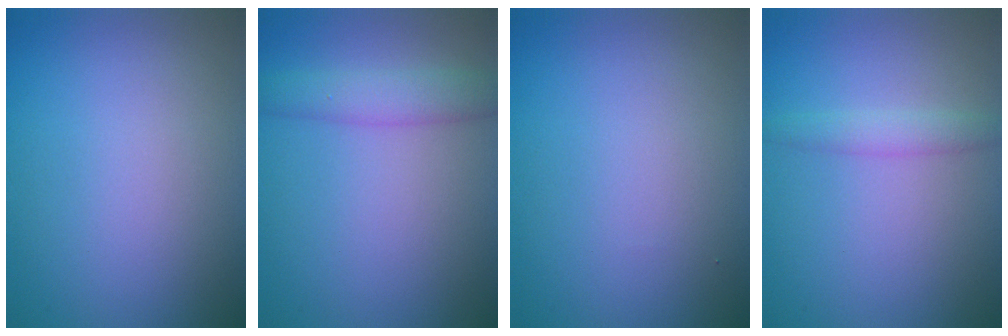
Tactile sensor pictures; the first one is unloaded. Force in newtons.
{"total": 3.0, "press": 3.0, "slide": 0.2}
{"total": 0.0}
{"total": 1.5, "press": 1.5, "slide": 0.2}